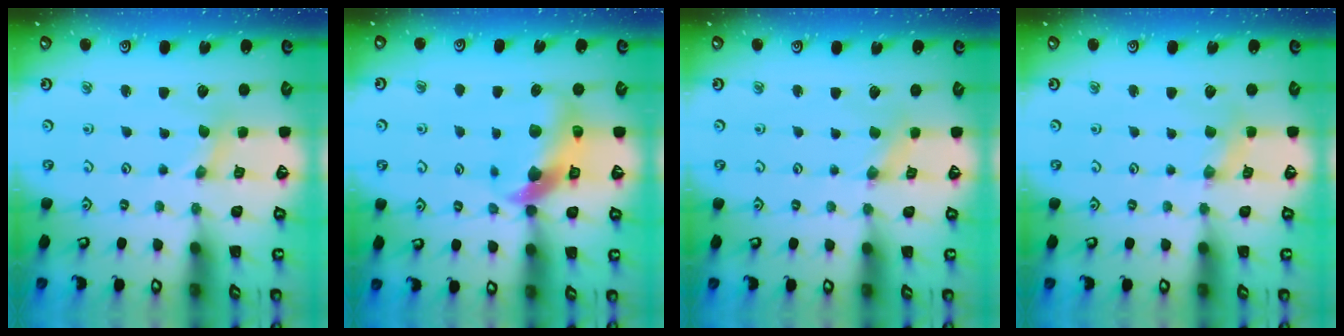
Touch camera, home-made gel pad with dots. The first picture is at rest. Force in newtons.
{"total": 11.0, "press": 10.9, "slide": 1.6}
{"total": 0.0}
{"total": 2.4, "press": 2.4, "slide": 0.4}